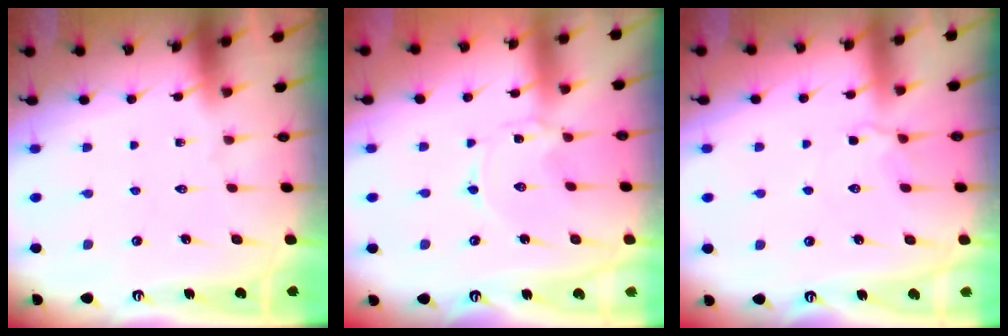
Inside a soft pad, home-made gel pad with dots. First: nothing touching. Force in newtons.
{"total": 0.0}
{"total": 2.6, "press": 2.5, "slide": 0.7}